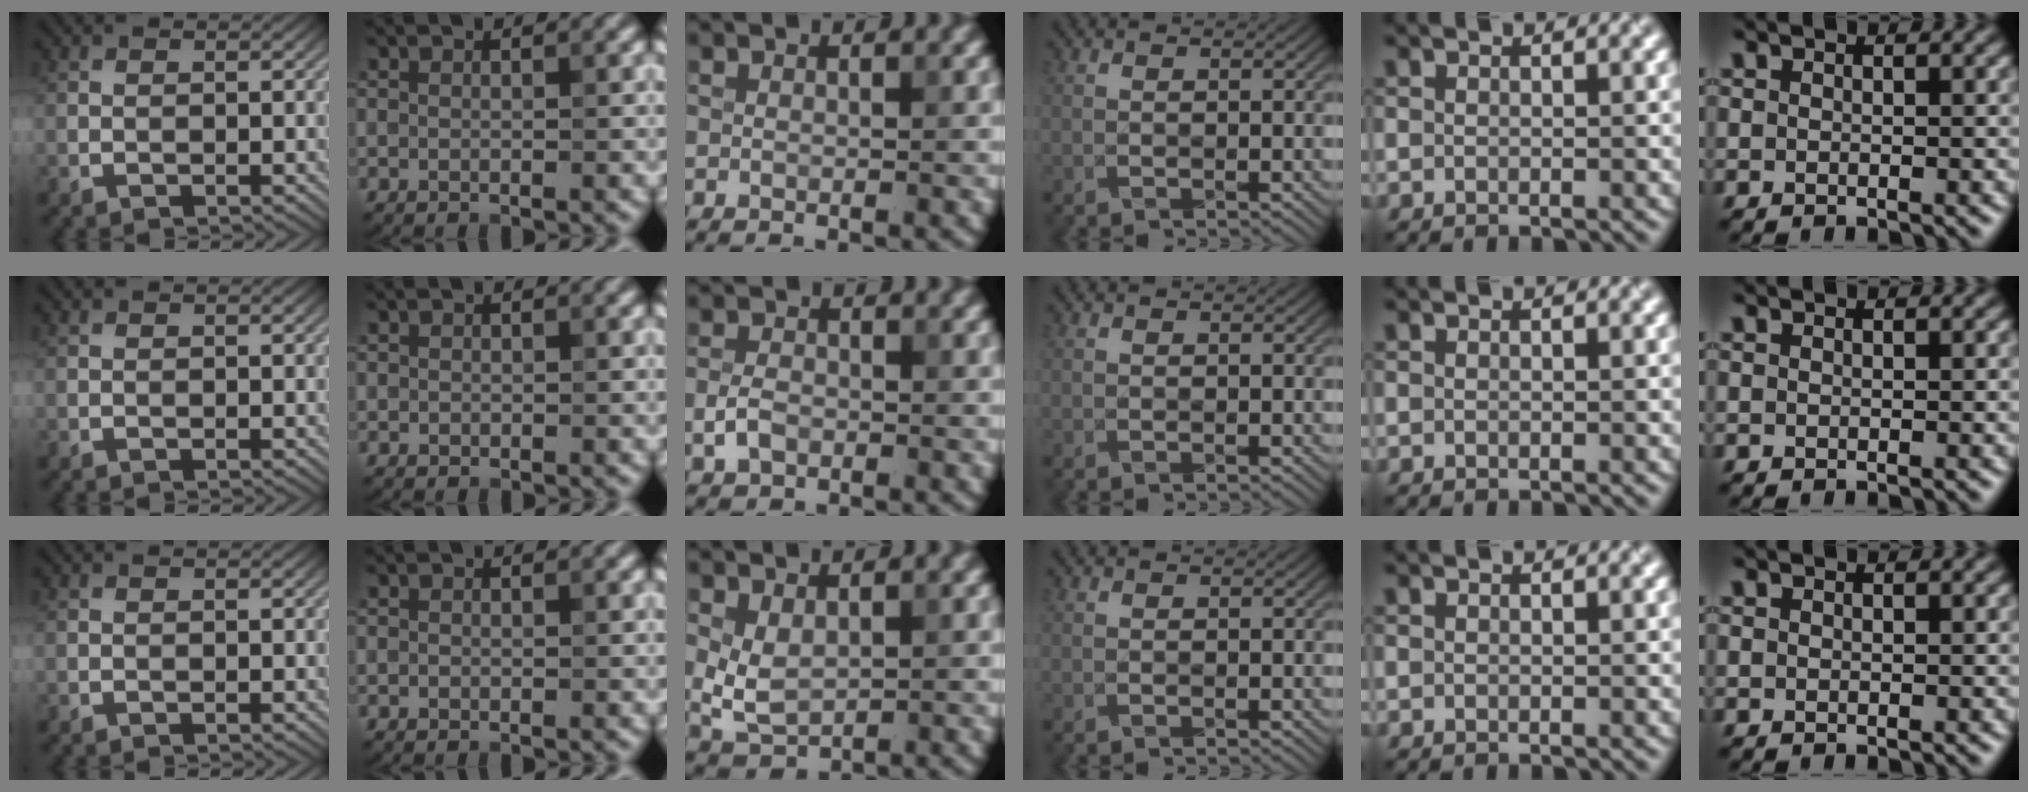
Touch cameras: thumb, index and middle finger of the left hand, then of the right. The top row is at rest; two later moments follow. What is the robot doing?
{"motion": "fold", "object": "envelope"}